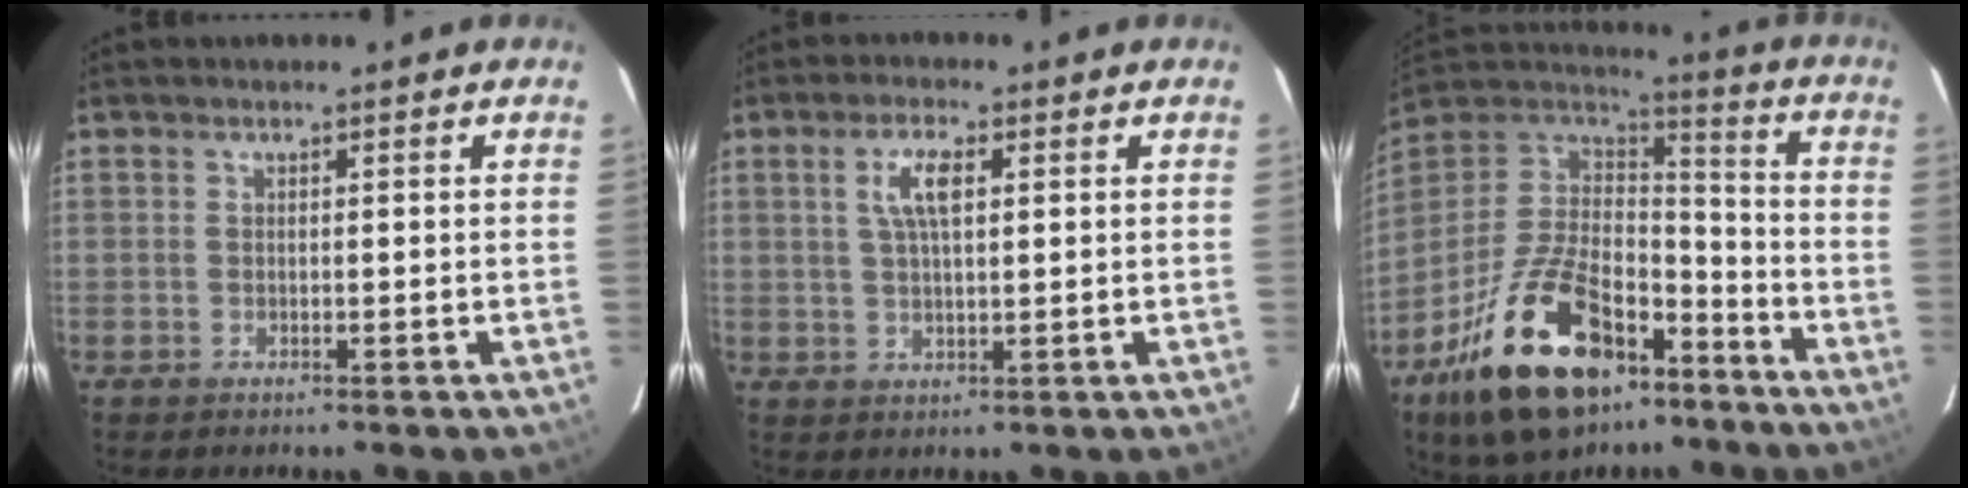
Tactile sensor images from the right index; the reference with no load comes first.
{"total": 5.3, "force": [1.7, 1.6, 4.7], "torque": [-0.087, 0.007, 0.034]}
{"total": 27.2, "force": [-16.1, 13.9, 16.9], "torque": [-0.336, 0.003, -0.253]}